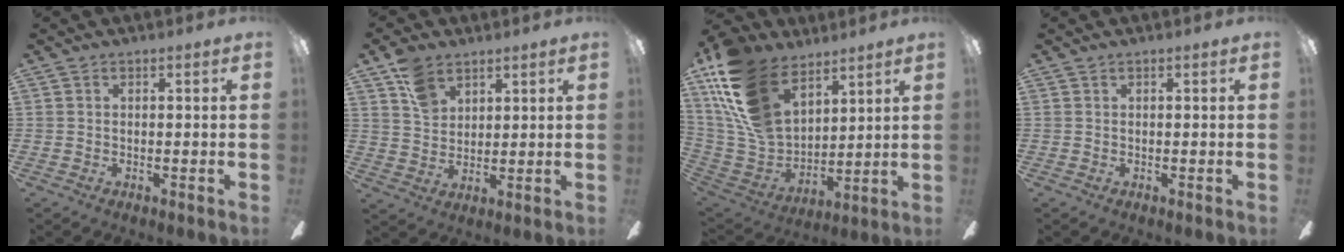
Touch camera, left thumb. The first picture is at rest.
{"total": 8.1, "force": [5.2, 5.0, 3.5], "torque": [-0.062, -0.013, 0.099]}
{"total": 21.7, "force": [12.4, 12.7, 12.5], "torque": [-0.290, -0.057, 0.231]}
{"total": 0.0}